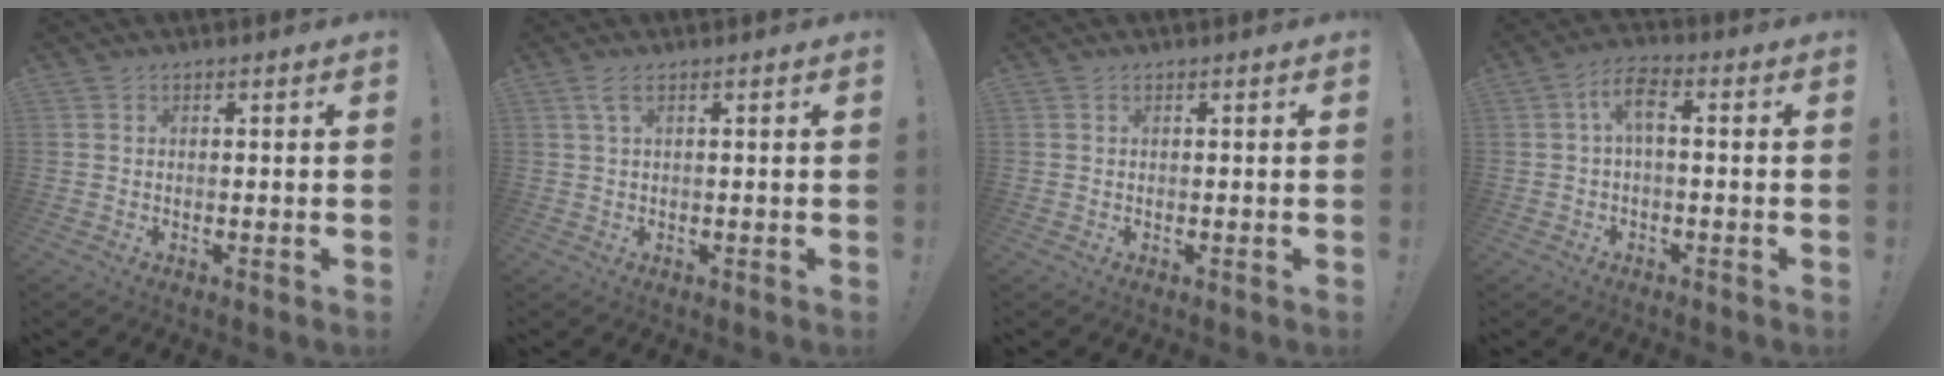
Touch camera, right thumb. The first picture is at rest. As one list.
[{"total": 2.4, "force": [1.0, 0.6, 2.1], "torque": [-0.039, 0.000, 0.018]}, {"total": 0.0}, {"total": 6.0, "force": [0.3, 2.2, 5.6], "torque": [-0.112, 0.005, 0.005]}]